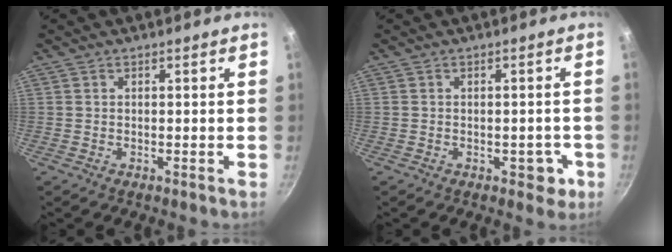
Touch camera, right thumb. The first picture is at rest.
{"total": 4.0, "force": [-1.4, 2.5, 2.8], "torque": [-0.008, 0.012, -0.012]}